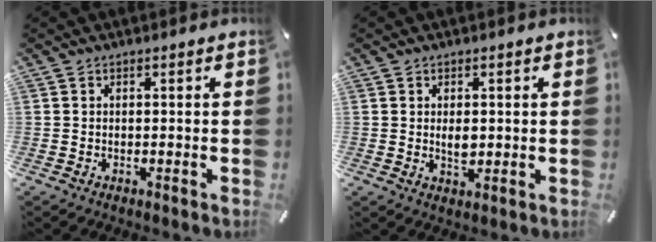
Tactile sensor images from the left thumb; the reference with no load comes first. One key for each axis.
{"total": 3.1, "fx": 0.3, "fy": 2.1, "fz": 2.3, "tx": -0.032, "ty": -0.004, "tz": 0.002}